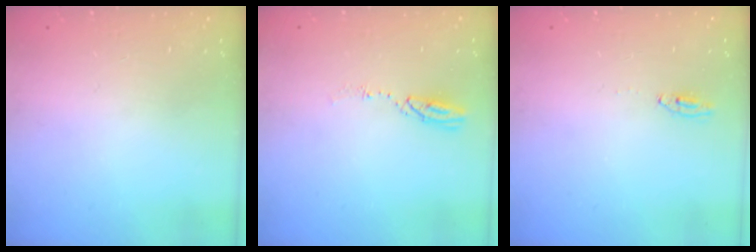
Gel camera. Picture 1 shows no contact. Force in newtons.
{"total": 4.0, "press": 4.0, "slide": 0.4}
{"total": 2.0, "press": 2.0, "slide": 0.2}